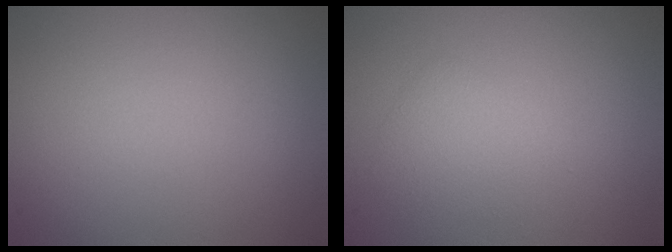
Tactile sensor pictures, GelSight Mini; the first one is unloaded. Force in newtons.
{"total": 2.2, "press": 2.2, "slide": 0.0}